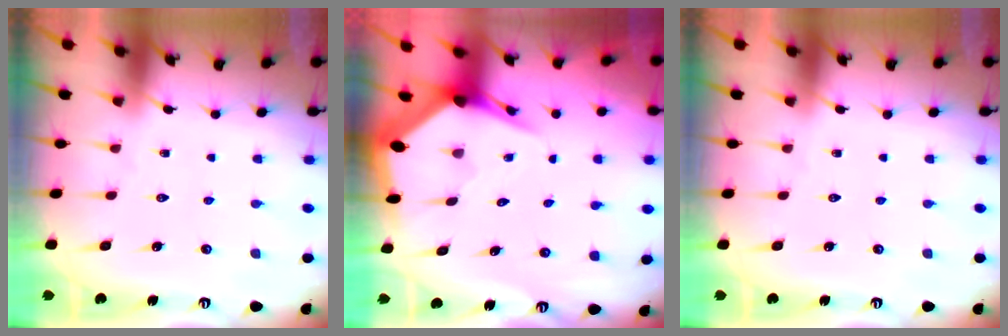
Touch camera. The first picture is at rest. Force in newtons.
{"total": 4.4, "press": 4.3, "slide": 0.7}
{"total": 0.0}